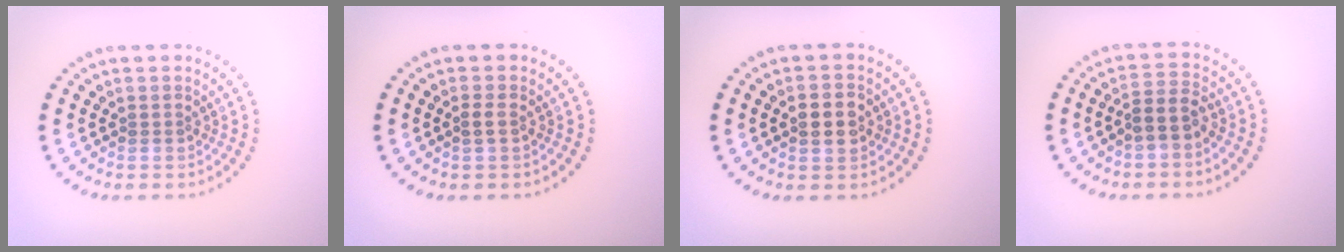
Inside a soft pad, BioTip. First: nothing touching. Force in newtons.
{"total": 0.8, "press": 0.7, "slide": 0.2}
{"total": 2.9, "press": 2.9, "slide": 0.2}
{"total": 2.3, "press": 1.9, "slide": 1.2}